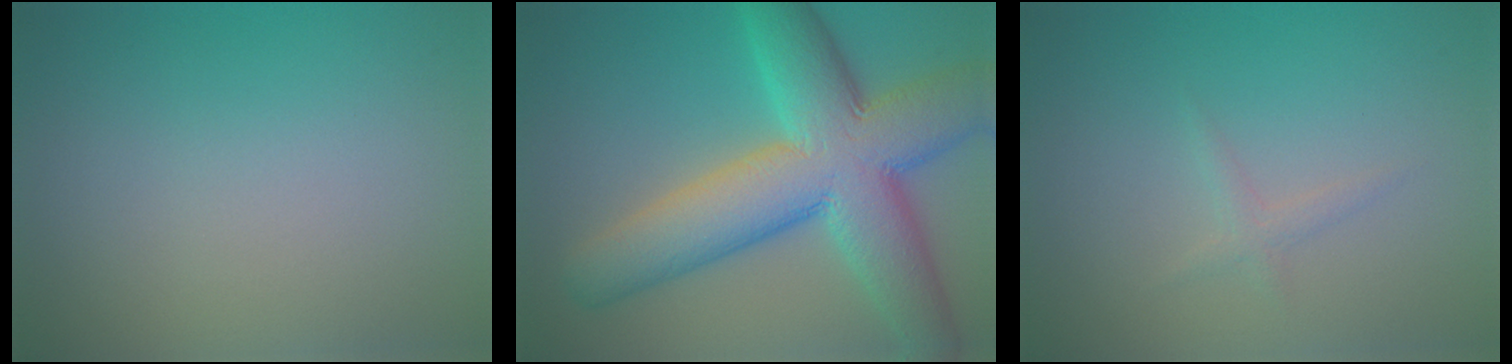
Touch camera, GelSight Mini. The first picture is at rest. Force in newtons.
{"total": 12.2, "press": 12.2, "slide": 0.5}
{"total": 1.0, "press": 1.0, "slide": 0.1}